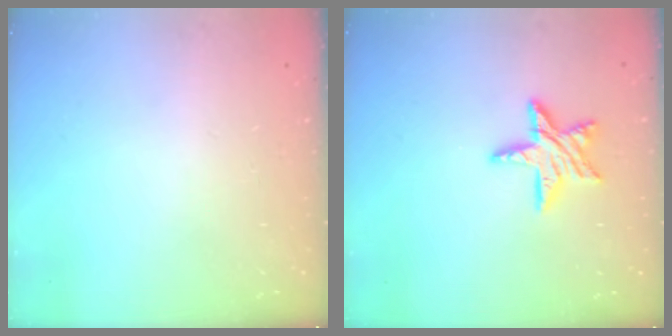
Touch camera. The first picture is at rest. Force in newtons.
{"total": 11.2, "press": 11.2, "slide": 1.0}